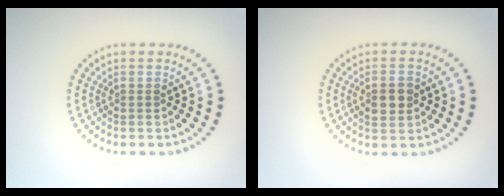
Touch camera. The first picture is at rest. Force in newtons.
{"total": 2.8, "press": 2.8, "slide": 0.1}